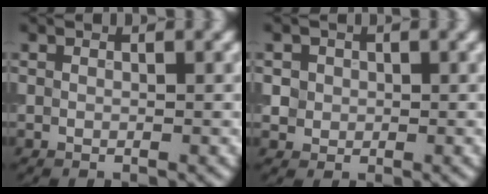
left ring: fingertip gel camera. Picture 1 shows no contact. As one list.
[{"total": 1.7, "force": [0.4, 1.6, 0.5], "torque": [-0.006, 0.000, 0.019]}]